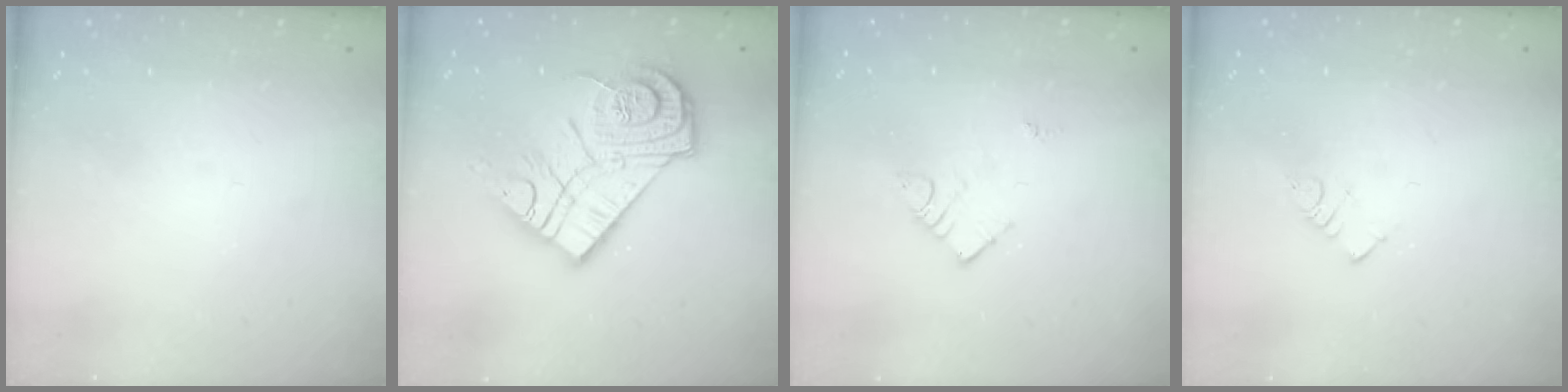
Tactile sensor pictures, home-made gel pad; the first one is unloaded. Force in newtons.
{"total": 18.5, "press": 18.5, "slide": 1.5}
{"total": 6.4, "press": 6.4, "slide": 0.2}
{"total": 2.7, "press": 2.7, "slide": 0.4}